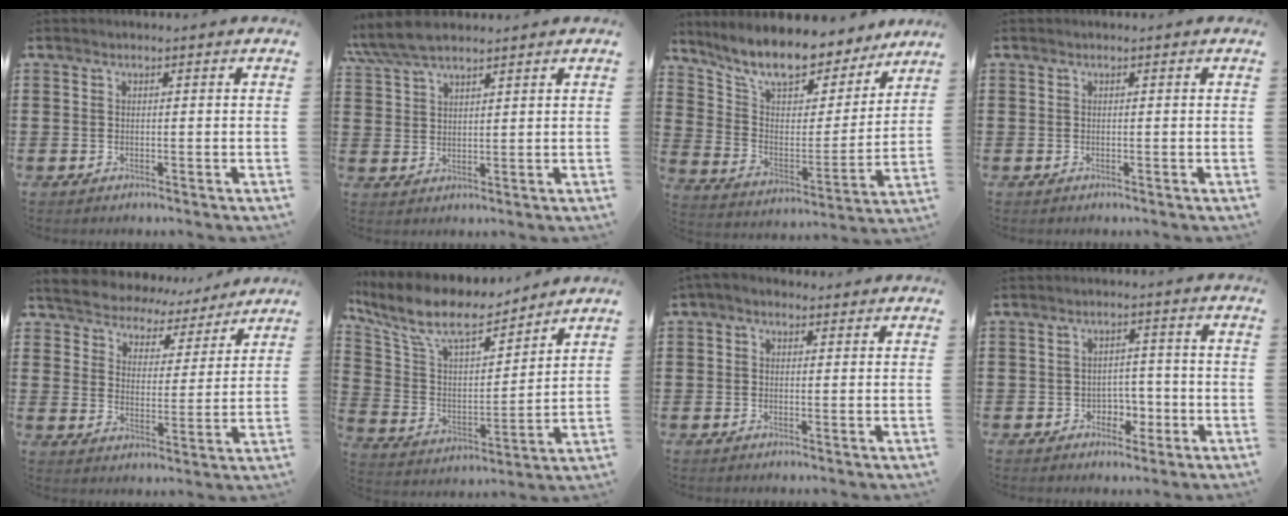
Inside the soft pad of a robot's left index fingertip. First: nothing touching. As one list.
[{"total": 5.9, "force": [4.8, 1.7, 3.0], "torque": [-0.071, -0.003, 0.091]}, {"total": 10.6, "force": [9.4, 2.4, 4.1], "torque": [-0.111, -0.069, 0.162]}, {"total": 0.0}, {"total": 5.1, "force": [5.0, 0.7, -0.4], "torque": [-0.024, -0.040, 0.085]}, {"total": 10.6, "force": [8.3, 3.1, 5.9], "torque": [-0.150, -0.044, 0.143]}, {"total": 1.6, "force": [0.7, 1.0, 1.0], "torque": [-0.020, 0.007, 0.013]}, {"total": 3.4, "force": [-1.6, 2.5, 1.6], "torque": [-0.030, 0.001, -0.037]}]